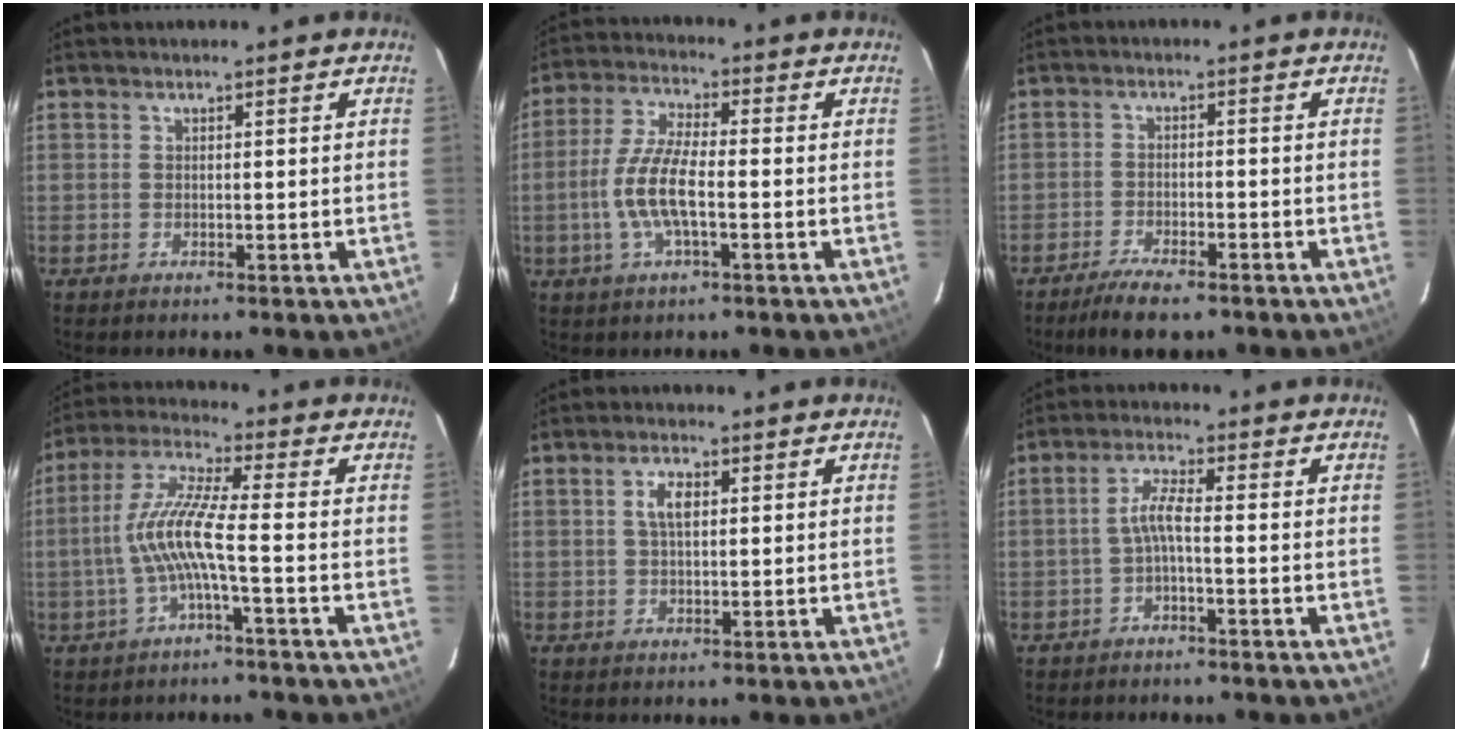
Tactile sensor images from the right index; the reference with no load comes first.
{"total": 9.6, "force": [-2.2, 2.6, 9.0], "torque": [-0.190, 0.000, -0.045]}
{"total": 6.9, "force": [-5.4, 1.8, 3.9], "torque": [-0.094, -0.010, -0.095]}
{"total": 8.9, "force": [-2.2, -0.1, 8.7], "torque": [-0.191, 0.007, -0.039]}
{"total": 3.5, "force": [1.0, 1.6, 3.0], "torque": [-0.058, 0.007, 0.019]}
{"total": 3.3, "force": [-1.3, 0.1, 3.0], "torque": [-0.068, 0.008, -0.026]}